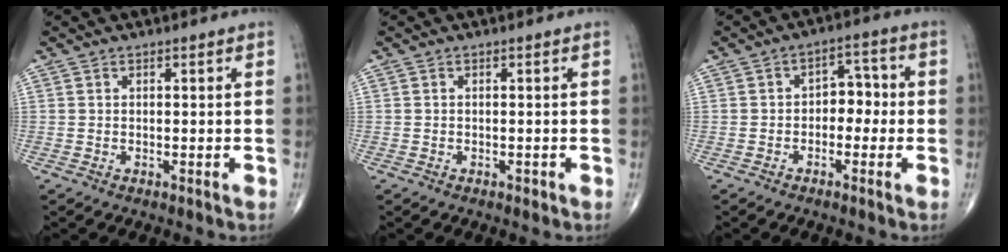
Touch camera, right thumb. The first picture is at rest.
{"total": 0.6, "force": [-0.4, 0.3, 0.3], "torque": [-0.001, 0.000, -0.007]}
{"total": 5.4, "force": [-0.9, 3.8, 3.7], "torque": [-0.022, 0.026, -0.025]}